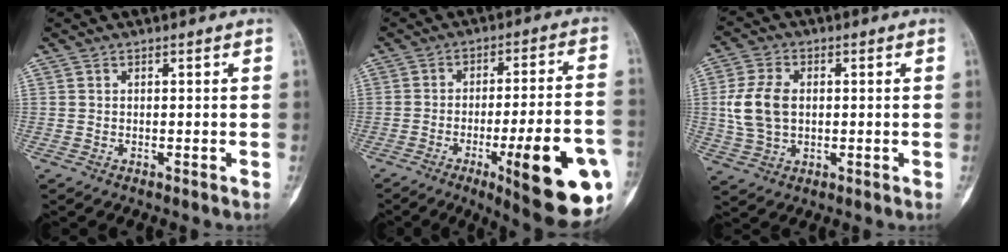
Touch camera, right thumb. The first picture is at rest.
{"total": 21.3, "force": [-7.8, 4.5, 19.3], "torque": [-0.217, 0.012, -0.098]}
{"total": 9.1, "force": [0.6, 6.1, 6.7], "torque": [-0.135, 0.005, 0.015]}